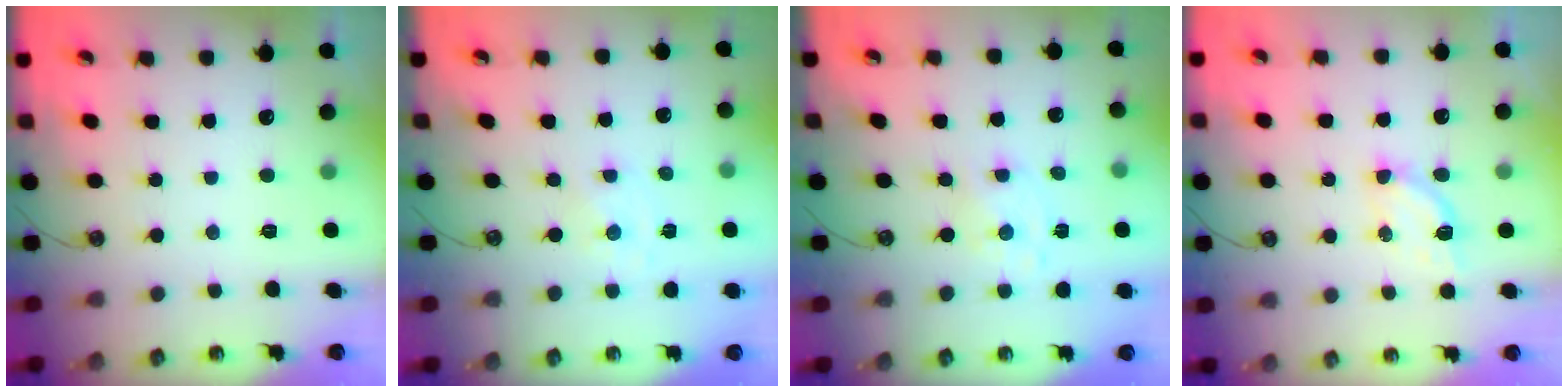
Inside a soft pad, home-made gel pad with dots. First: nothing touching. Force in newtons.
{"total": 0.0}
{"total": 1.5, "press": 1.5, "slide": 0.3}
{"total": 4.2, "press": 4.2, "slide": 0.5}